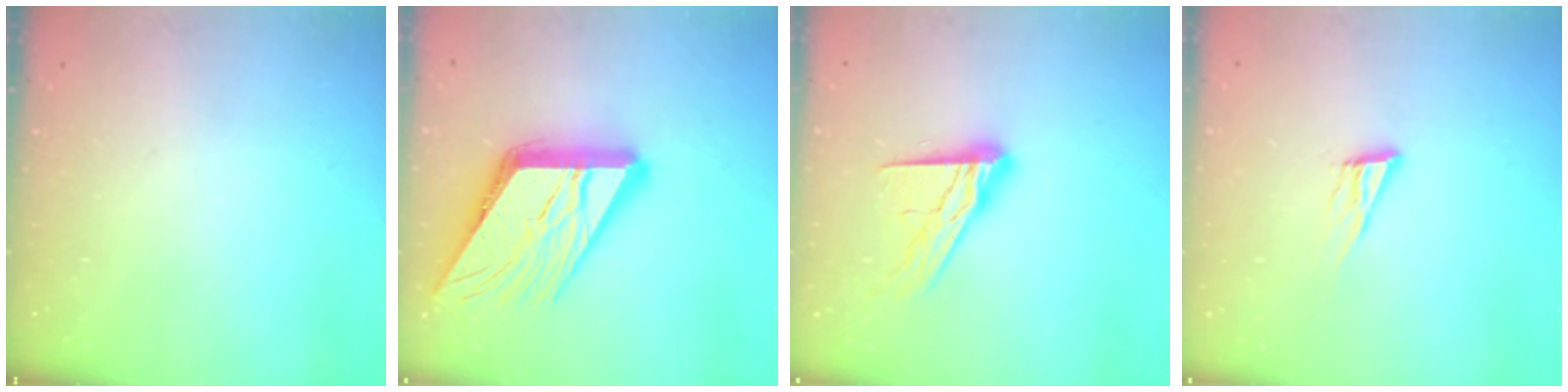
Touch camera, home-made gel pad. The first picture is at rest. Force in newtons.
{"total": 18.3, "press": 18.2, "slide": 1.9}
{"total": 13.2, "press": 13.2, "slide": 1.1}
{"total": 8.6, "press": 8.2, "slide": 2.5}